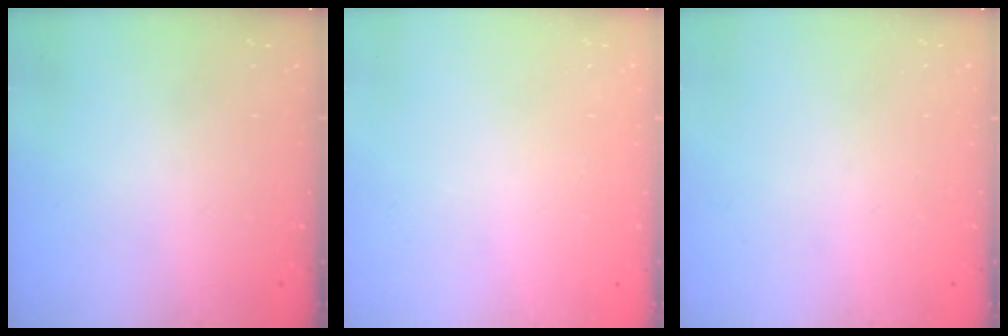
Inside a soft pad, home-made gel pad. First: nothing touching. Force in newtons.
{"total": 2.5, "press": 2.5, "slide": 0.2}
{"total": 0.0}